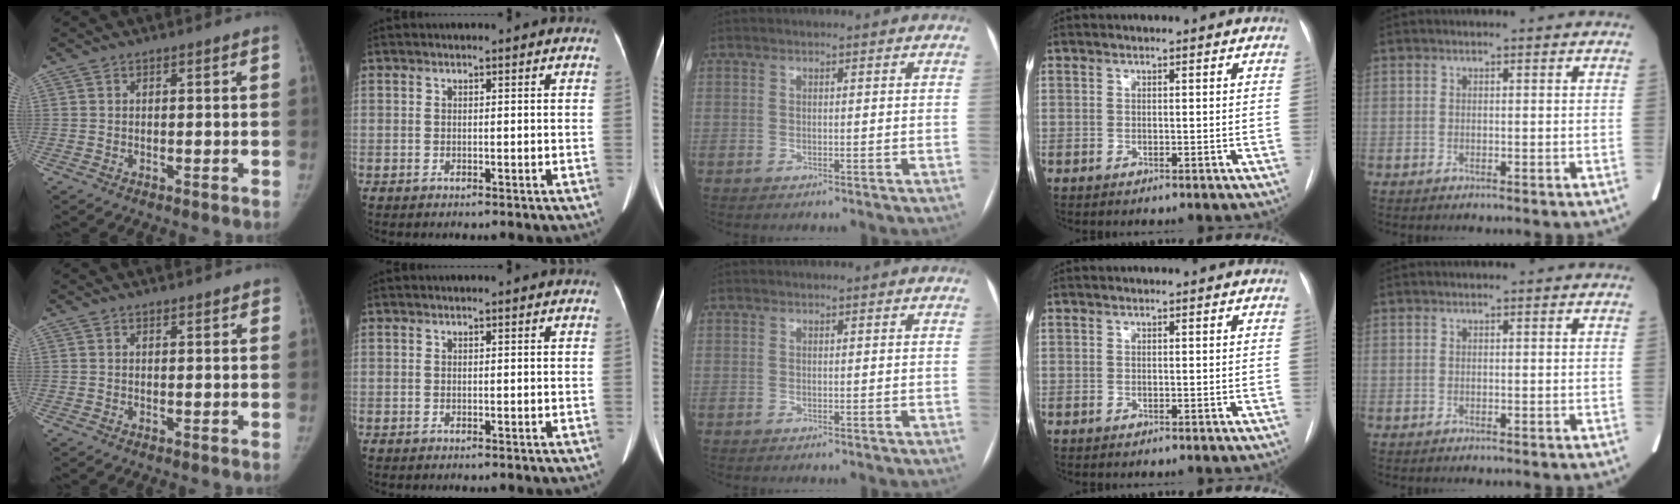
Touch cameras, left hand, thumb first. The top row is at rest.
{"thumb": {"total": 1.1, "force": [1.0, 0.4, 0.5], "torque": [-0.004, -0.004, 0.012]}}